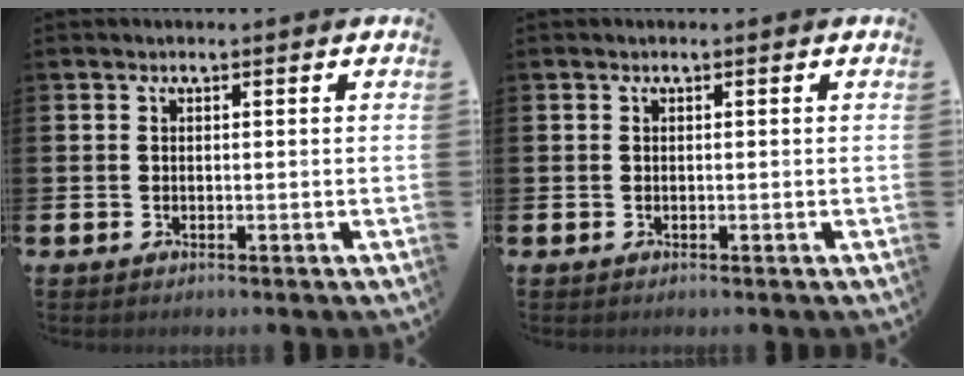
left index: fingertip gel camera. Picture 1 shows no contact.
{"total": 0.0}